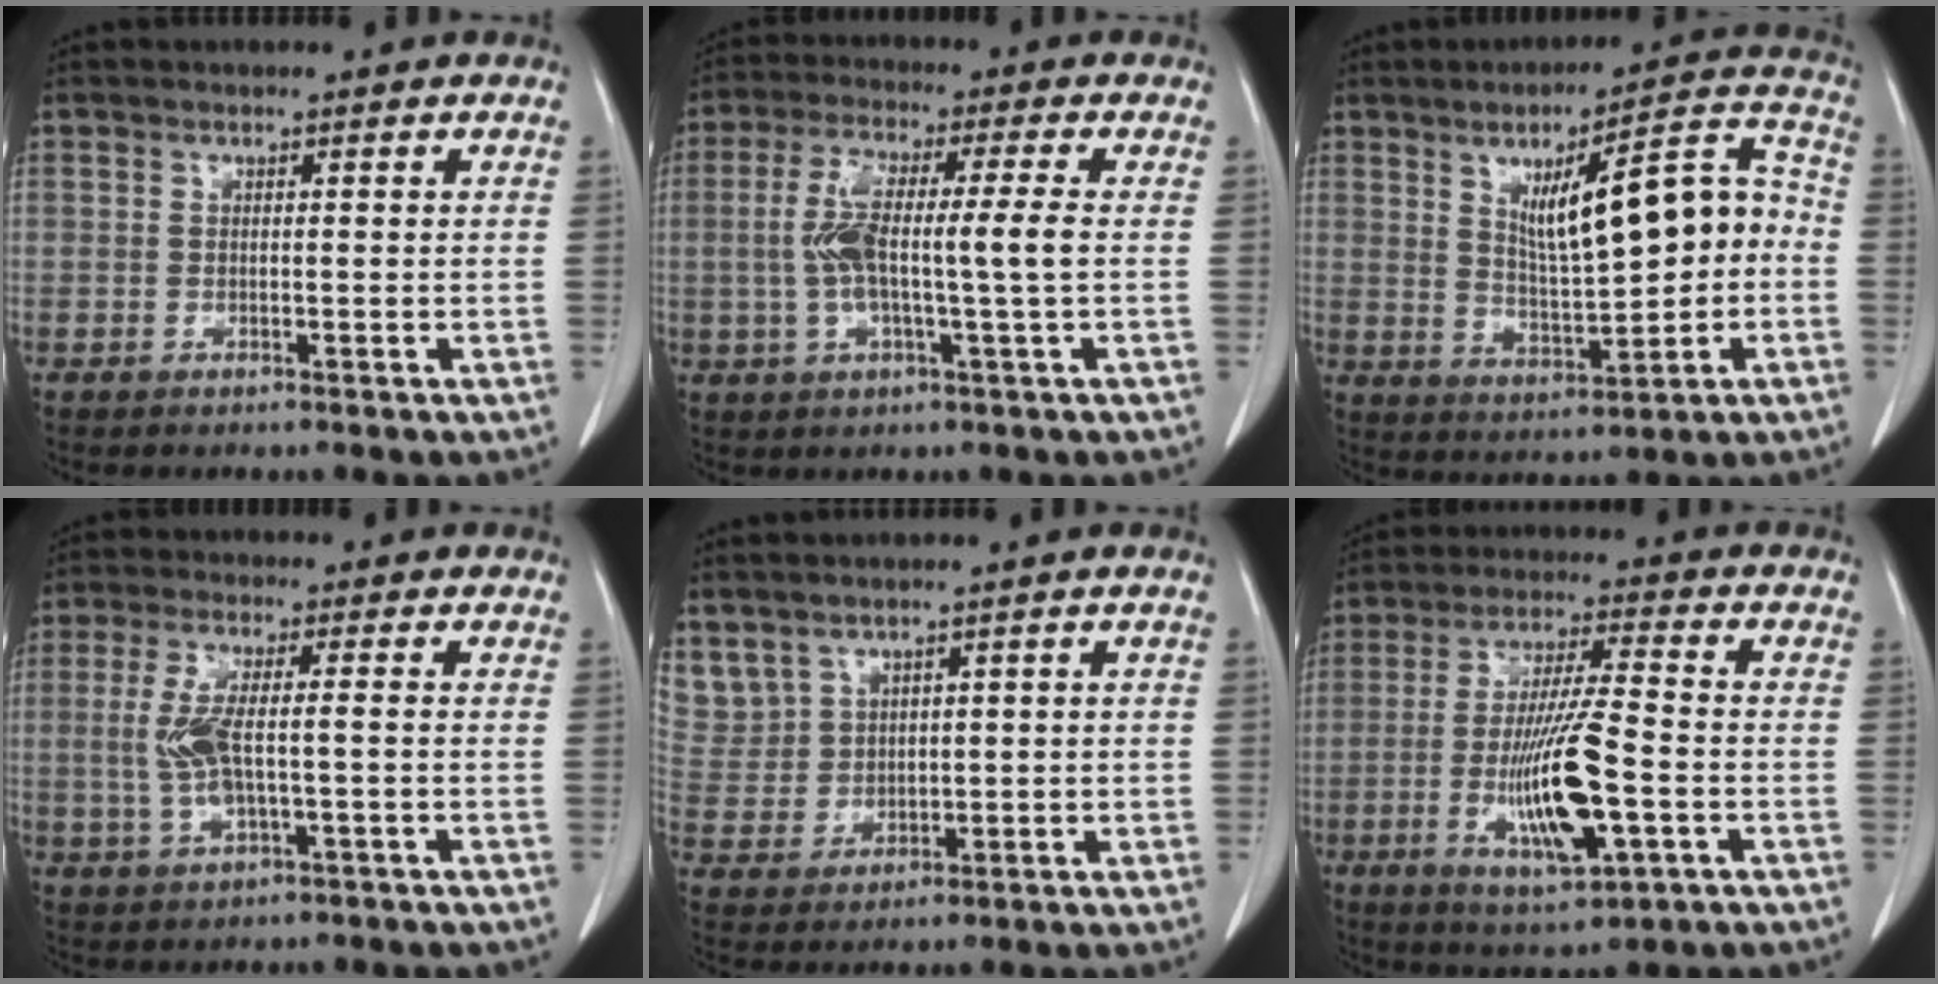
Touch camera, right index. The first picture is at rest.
{"total": 9.1, "force": [-0.2, 0.7, 9.1], "torque": [-0.182, 0.010, -0.007]}
{"total": 13.7, "force": [1.1, 3.5, 13.2], "torque": [-0.193, 0.032, 0.025]}
{"total": 6.2, "force": [-0.4, 1.3, 6.1], "torque": [-0.139, 0.001, -0.008]}
{"total": 10.0, "force": [6.0, 7.4, 2.9], "torque": [-0.101, 0.027, 0.150]}
{"total": 13.6, "force": [-3.3, 2.1, 13.0], "torque": [-0.249, -0.012, -0.054]}